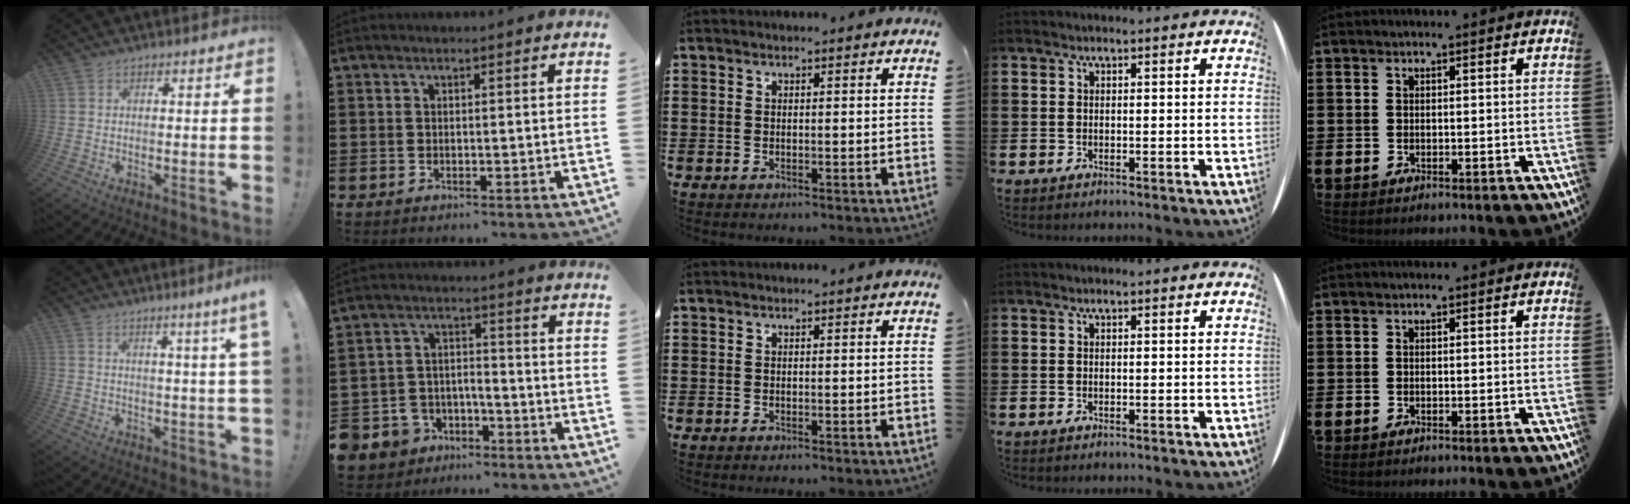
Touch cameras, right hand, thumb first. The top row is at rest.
{"thumb": {"total": 5.2, "force": [2.5, -1.1, 4.4], "torque": [-0.053, -0.020, 0.033]}, "index": {"total": 5.6, "force": [-4.7, 3.1, 0.8], "torque": [-0.056, 0.006, -0.101]}}